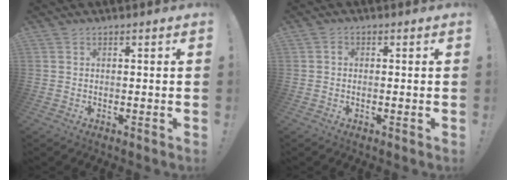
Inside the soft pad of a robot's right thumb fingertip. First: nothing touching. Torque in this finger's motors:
{"motor_torque": [0.23, 0.18, 0.50, -0.11, -0.06]}